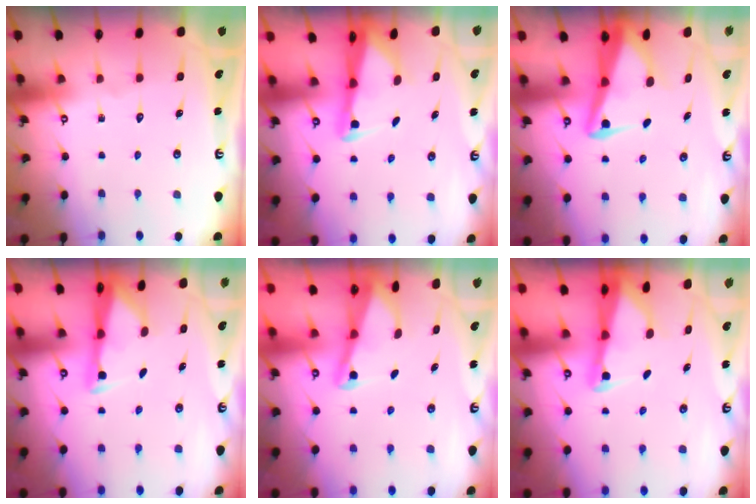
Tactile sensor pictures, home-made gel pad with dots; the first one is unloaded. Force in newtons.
{"total": 2.4, "press": 2.3, "slide": 0.5}
{"total": 4.4, "press": 4.3, "slide": 0.8}
{"total": 2.9, "press": 2.9, "slide": 0.4}
{"total": 2.0, "press": 2.0, "slide": 0.4}
{"total": 2.5, "press": 2.4, "slide": 0.3}